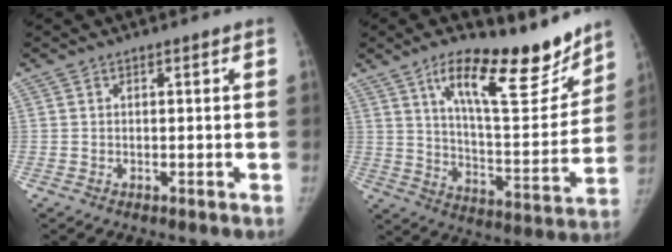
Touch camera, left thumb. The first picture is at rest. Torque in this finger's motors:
{"motor_torque": [1.05, -0.42, 1.55, -1.23, 0.35]}